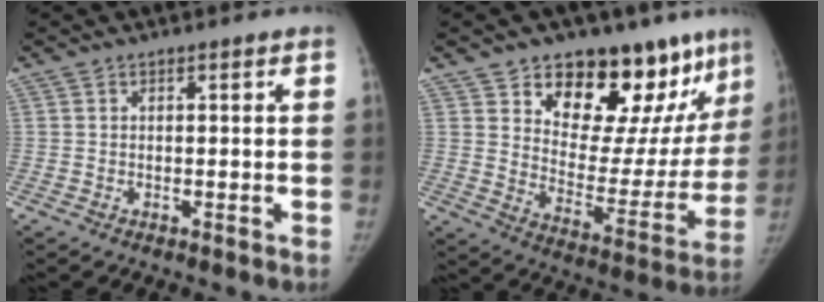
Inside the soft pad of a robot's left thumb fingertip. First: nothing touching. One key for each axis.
{"total": 22.9, "fx": 15.2, "fy": 11.4, "fz": 12.7, "tx": -0.120, "ty": -0.087, "tz": 0.220}